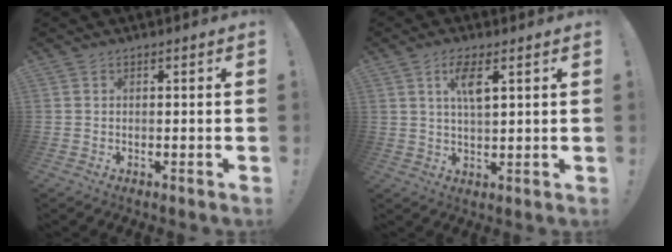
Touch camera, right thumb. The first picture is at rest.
{"total": 6.5, "force": [2.8, 2.1, 5.4], "torque": [-0.102, -0.003, 0.046]}